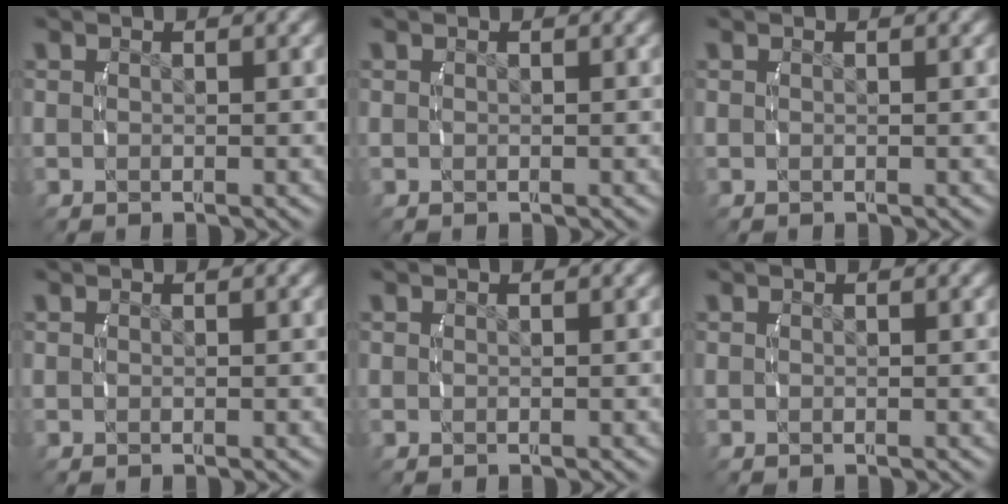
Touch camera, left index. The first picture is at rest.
{"total": 0.0}
{"total": 0.0}
{"total": 0.0}
{"total": 0.0}
{"total": 0.0}